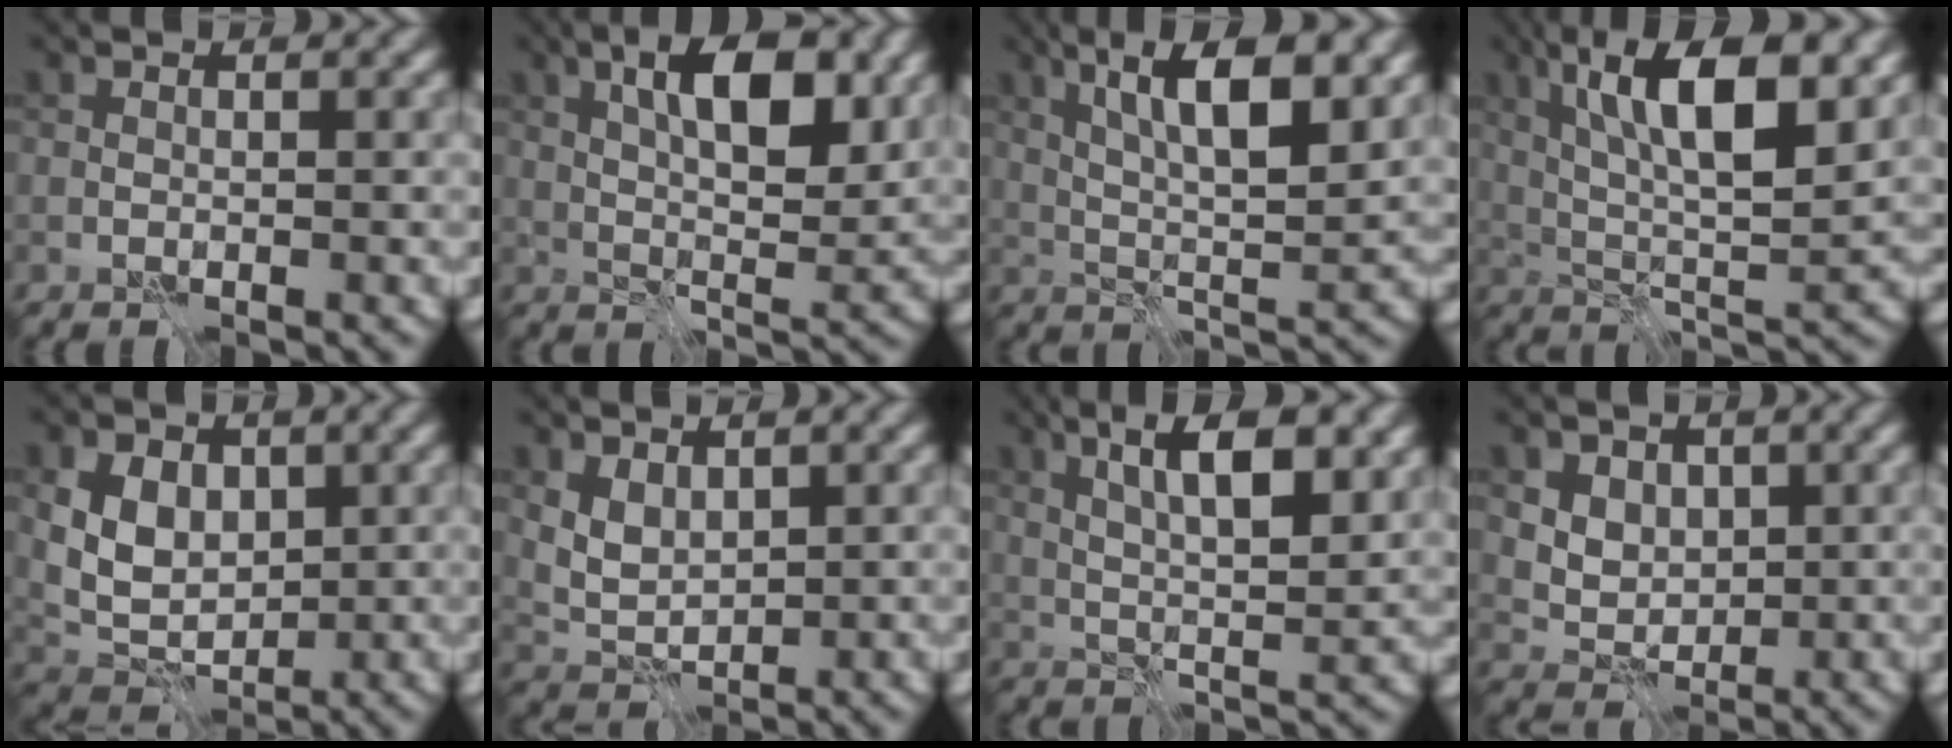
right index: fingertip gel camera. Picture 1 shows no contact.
{"total": 7.9, "force": [2.8, 3.2, 6.7], "torque": [-0.104, 0.003, 0.044]}
{"total": 9.0, "force": [3.5, 2.6, 7.9], "torque": [-0.135, 0.003, 0.061]}
{"total": 11.0, "force": [4.0, 3.7, 9.6], "torque": [-0.166, 0.006, 0.068]}
{"total": 4.8, "force": [1.0, 3.6, 3.0], "torque": [-0.062, -0.005, 0.016]}
{"total": 2.8, "force": [1.2, 1.8, 1.7], "torque": [-0.039, -0.006, 0.028]}
{"total": 7.5, "force": [3.0, 2.2, 6.5], "torque": [-0.107, 0.003, 0.054]}
{"total": 5.5, "force": [2.3, 4.2, 2.6], "torque": [-0.051, 0.004, 0.043]}